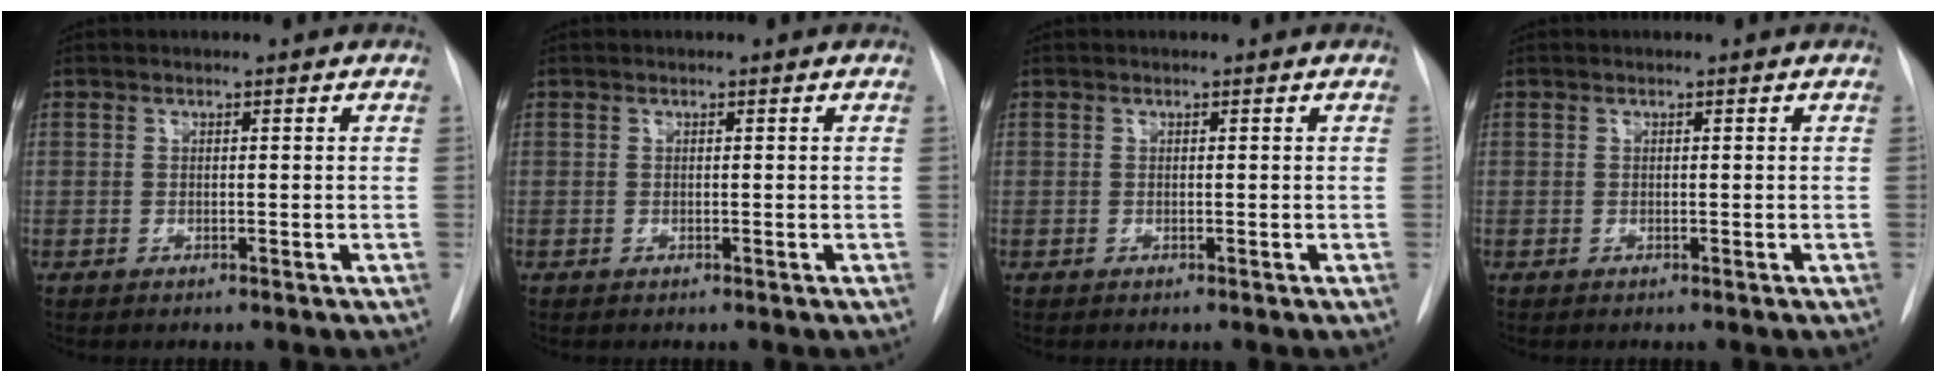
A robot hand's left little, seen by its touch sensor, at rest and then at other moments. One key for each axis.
{"total": 0.0}
{"total": 0.0}
{"total": 0.0}